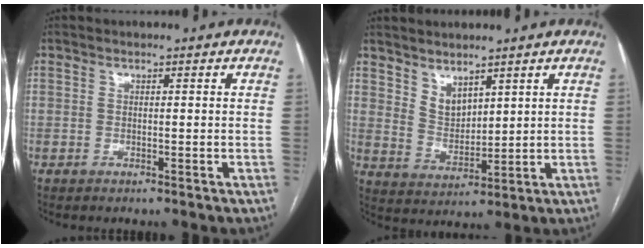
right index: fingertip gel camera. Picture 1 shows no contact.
{"total": 4.9, "force": [3.7, 2.4, 2.2], "torque": [-0.046, -0.005, 0.086]}